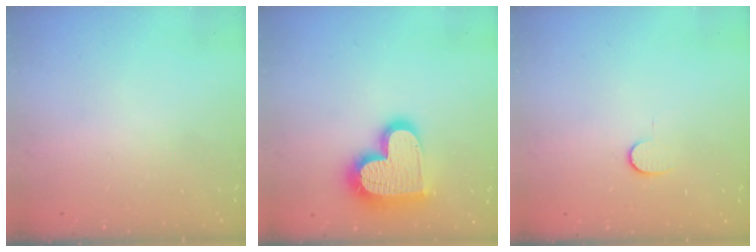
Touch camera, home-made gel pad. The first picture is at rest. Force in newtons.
{"total": 19.8, "press": 19.7, "slide": 1.3}
{"total": 6.0, "press": 6.0, "slide": 0.5}